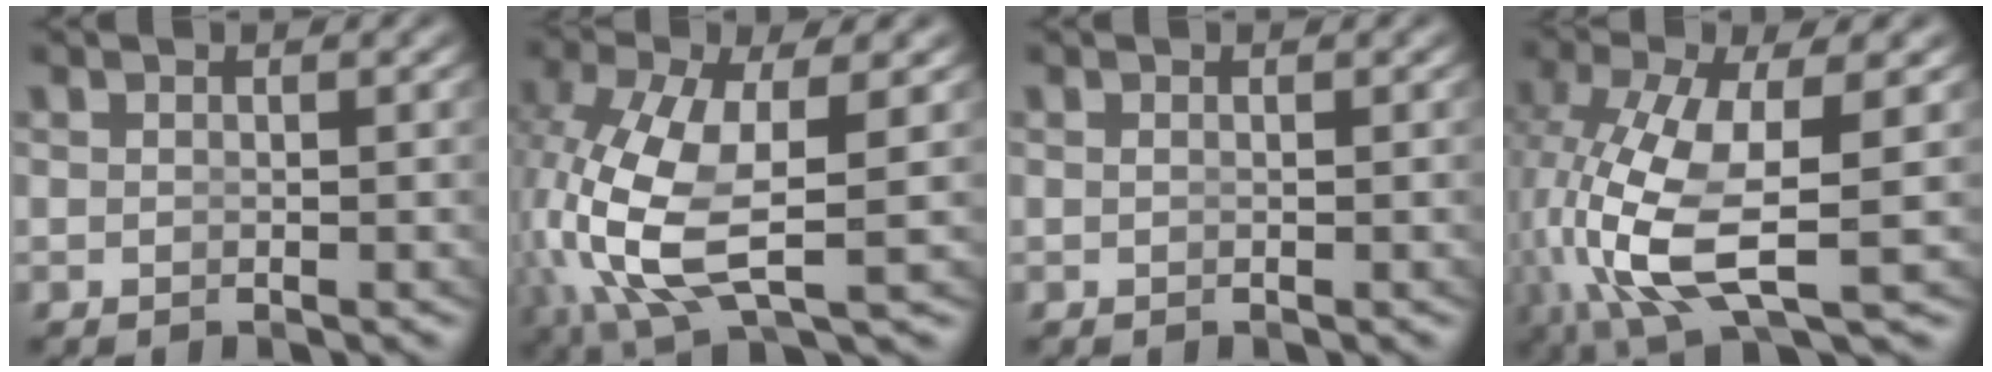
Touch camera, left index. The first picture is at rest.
{"total": 7.9, "force": [-0.4, 3.7, 6.9], "torque": [-0.170, -0.034, 0.015]}
{"total": 0.6, "force": [-0.2, -0.5, -0.1], "torque": [-0.001, -0.010, 0.004]}
{"total": 8.1, "force": [-0.6, 3.1, 7.4], "torque": [-0.162, -0.027, 0.011]}